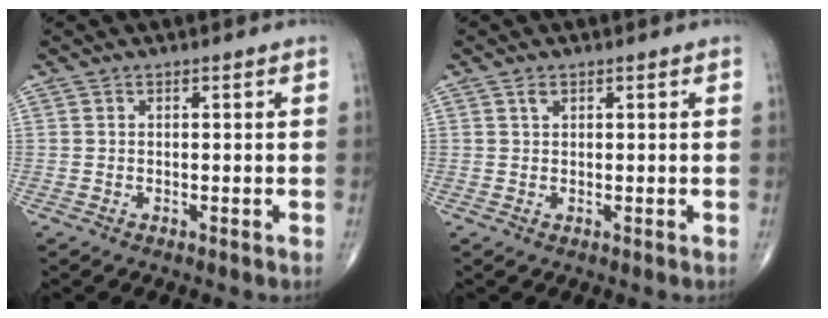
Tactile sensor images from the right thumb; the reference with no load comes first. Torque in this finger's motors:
{"motor_torque": [0.27, 1.42, 0.42, 0.43, 0.16]}